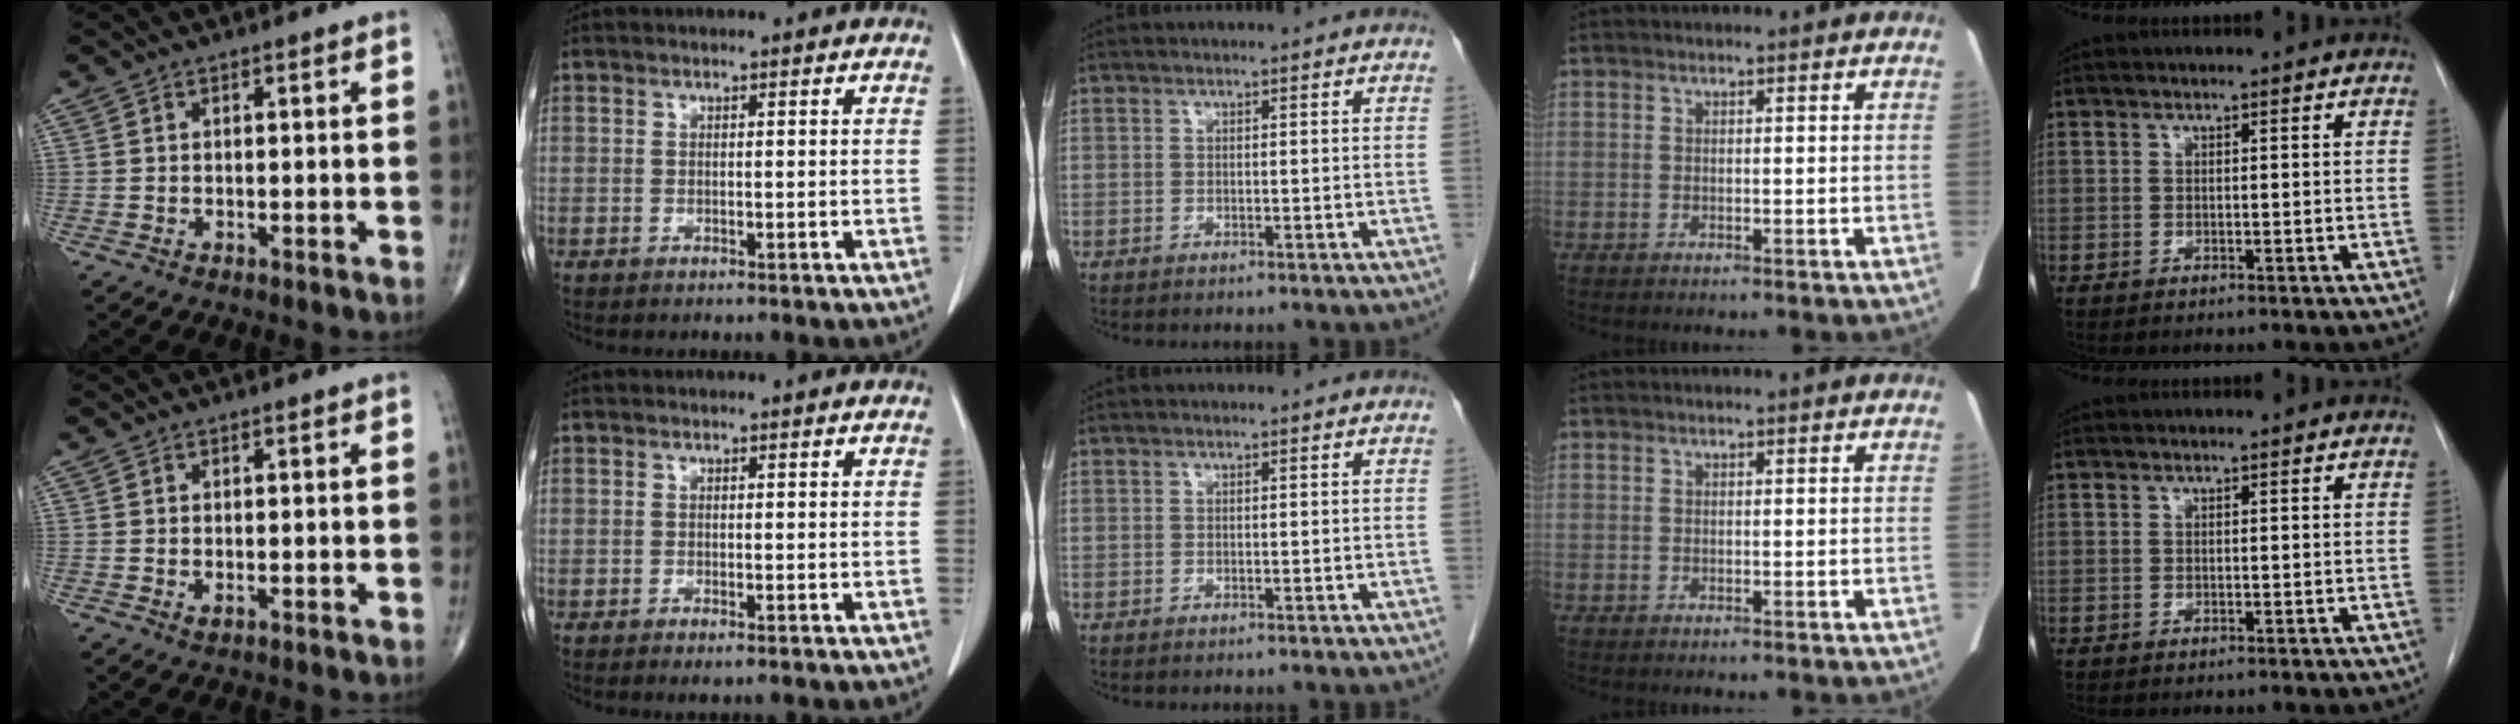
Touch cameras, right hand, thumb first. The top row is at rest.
{"thumb": {"total": 0.9, "force": [-0.1, 0.5, 0.7], "torque": [-0.012, -0.003, -0.001]}, "index": {"total": 0.8, "force": [-0.5, 0.0, 0.6], "torque": [-0.011, -0.003, -0.006]}}